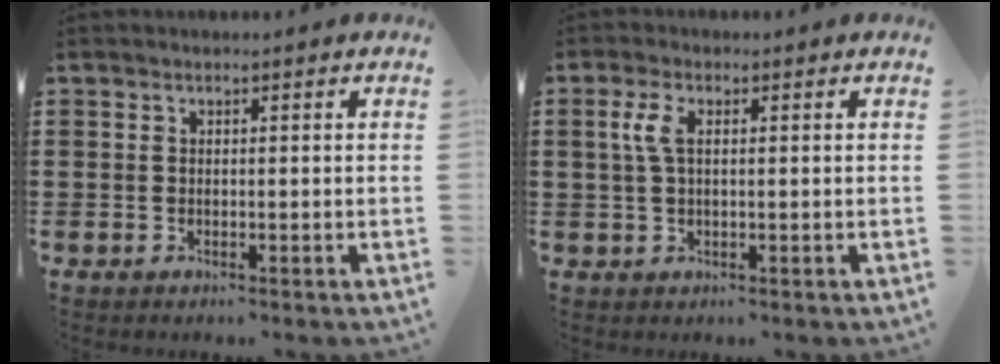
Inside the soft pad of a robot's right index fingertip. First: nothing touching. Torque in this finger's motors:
{"motor_torque": [0.43, -0.34, 0.31, 0.11]}